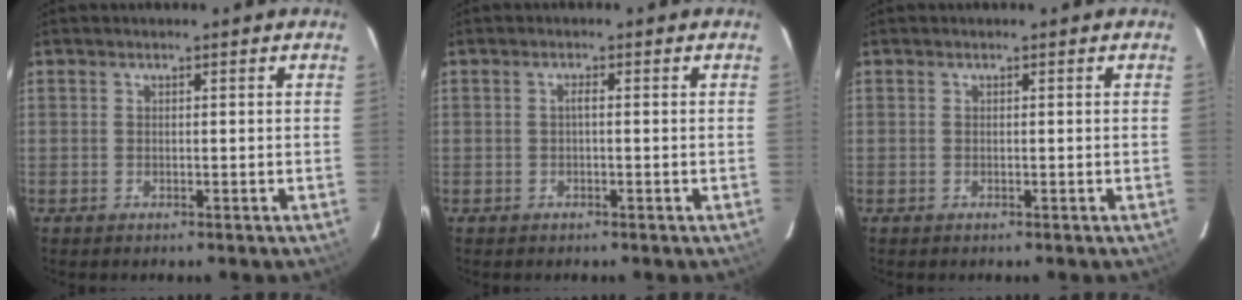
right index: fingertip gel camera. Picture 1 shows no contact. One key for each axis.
{"total": 0.8, "fx": -0.2, "fy": 0.1, "fz": 0.8, "tx": -0.014, "ty": 0.006, "tz": -0.005}
{"total": 0.0}